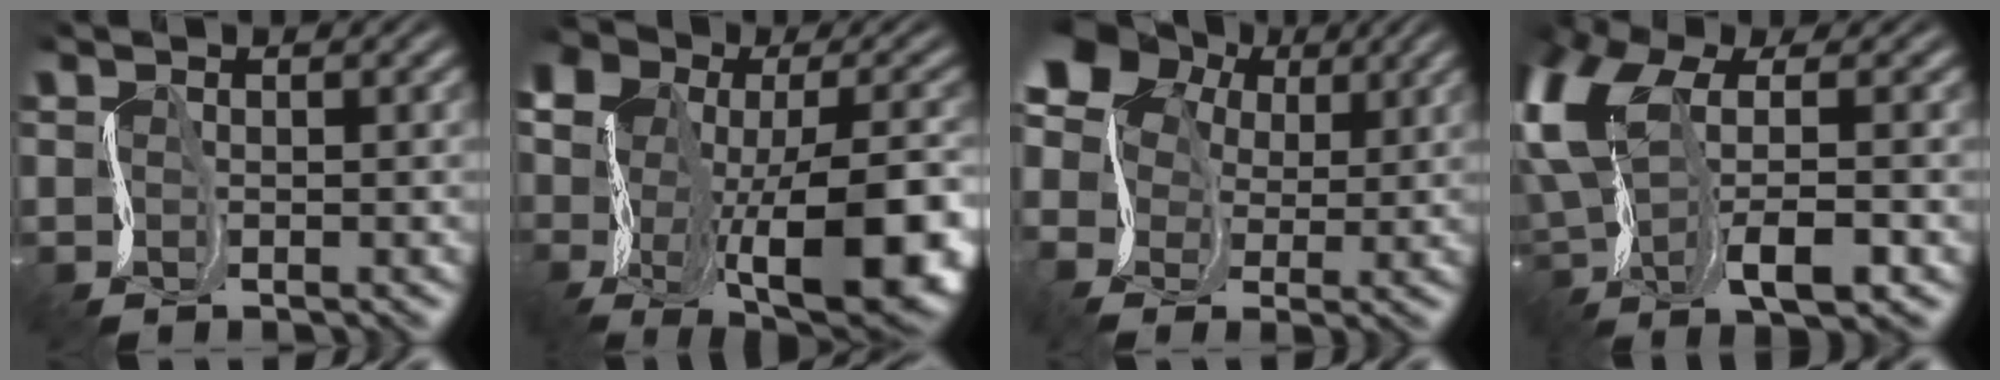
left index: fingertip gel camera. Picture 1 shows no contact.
{"total": 17.3, "force": [-3.3, 9.5, 14.1], "torque": [-0.216, -0.026, -0.031]}
{"total": 9.0, "force": [3.1, 6.9, 4.8], "torque": [-0.122, 0.027, 0.043]}
{"total": 8.7, "force": [0.4, 3.9, 7.7], "torque": [-0.178, 0.007, -0.003]}